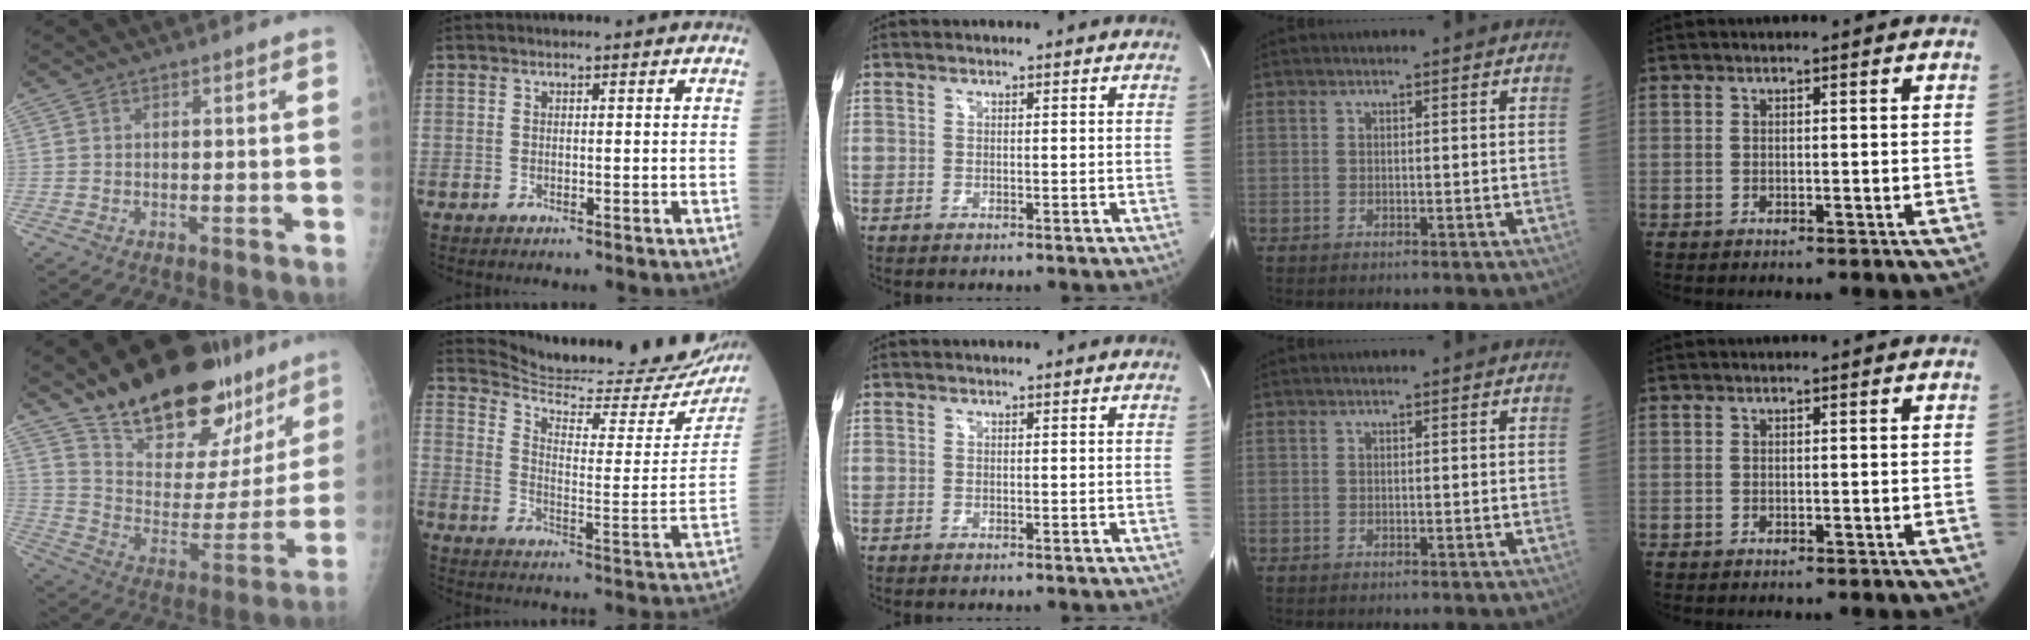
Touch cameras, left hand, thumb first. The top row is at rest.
{"thumb": {"total": 28.3, "force": [20.8, 12.4, 14.6], "torque": [-0.186, -0.096, 0.318]}, "index": {"total": 24.3, "force": [22.9, 2.6, 7.6], "torque": [-0.117, -0.087, 0.290]}}